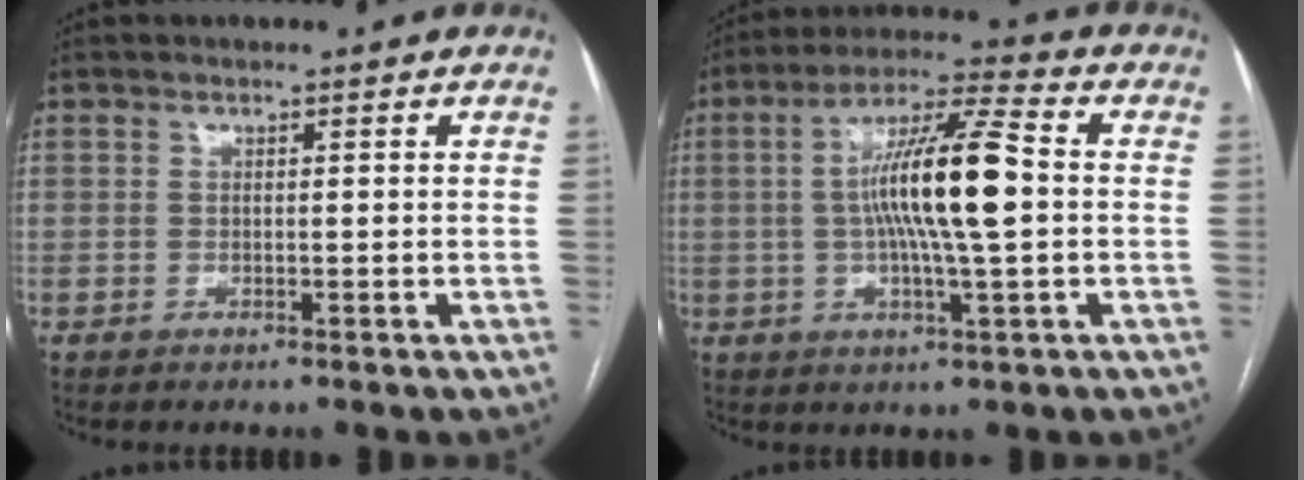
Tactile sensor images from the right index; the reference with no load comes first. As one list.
[{"total": 13.7, "force": [0.3, 0.9, 13.6], "torque": [-0.249, 0.012, 0.000]}]